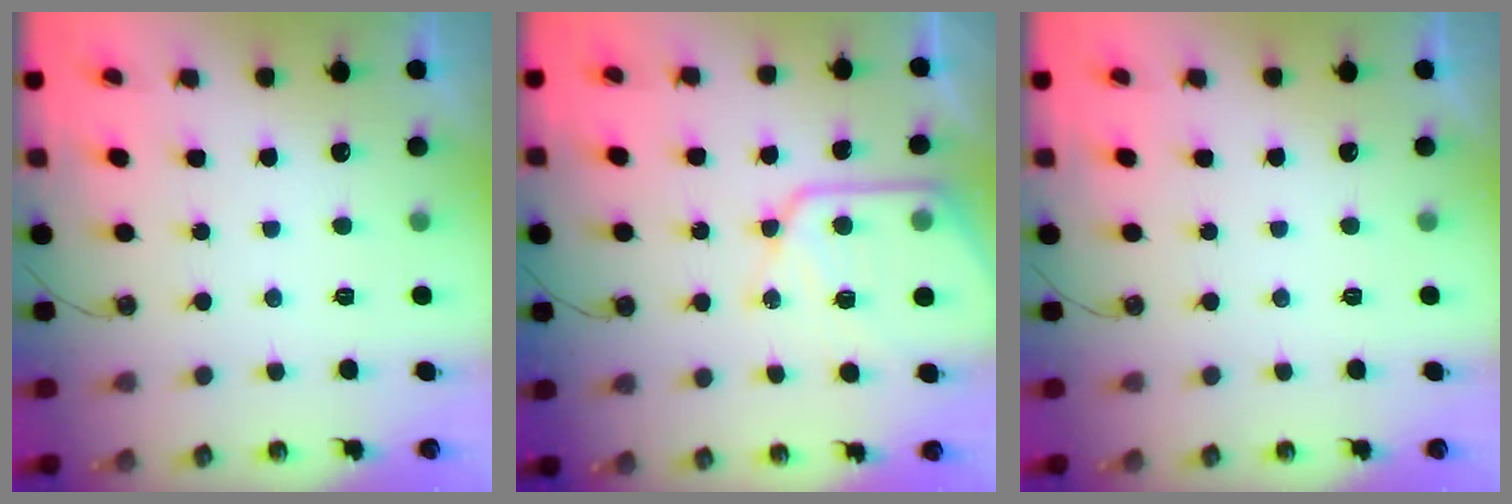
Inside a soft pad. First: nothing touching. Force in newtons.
{"total": 13.2, "press": 13.2, "slide": 1.3}
{"total": 0.0}